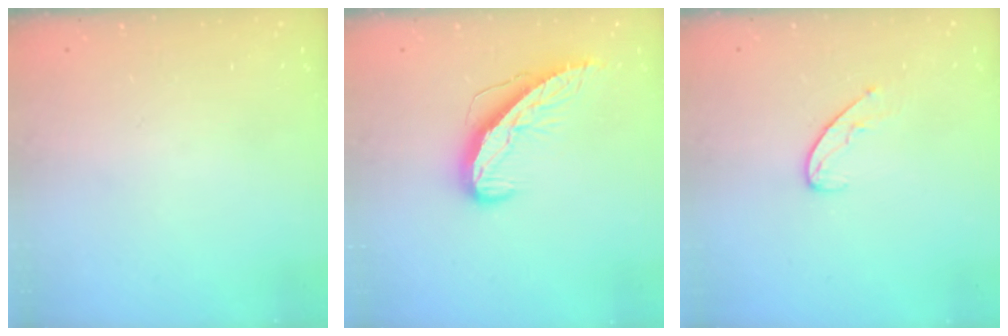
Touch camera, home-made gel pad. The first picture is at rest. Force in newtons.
{"total": 9.5, "press": 9.5, "slide": 0.5}
{"total": 6.7, "press": 6.7, "slide": 0.5}